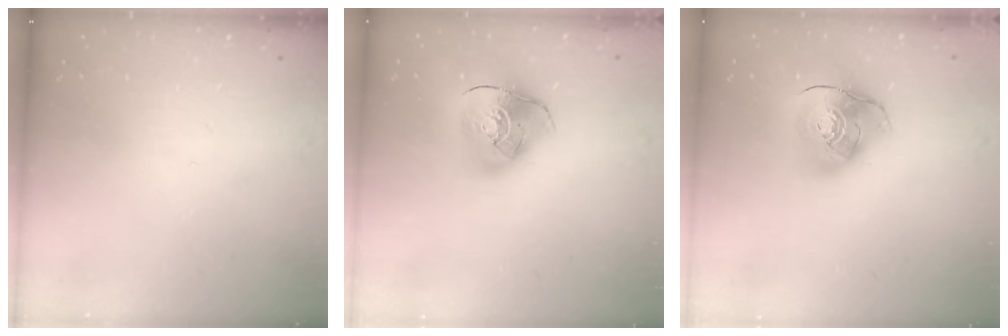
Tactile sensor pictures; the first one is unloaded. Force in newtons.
{"total": 12.9, "press": 12.8, "slide": 1.8}
{"total": 15.1, "press": 14.9, "slide": 2.2}